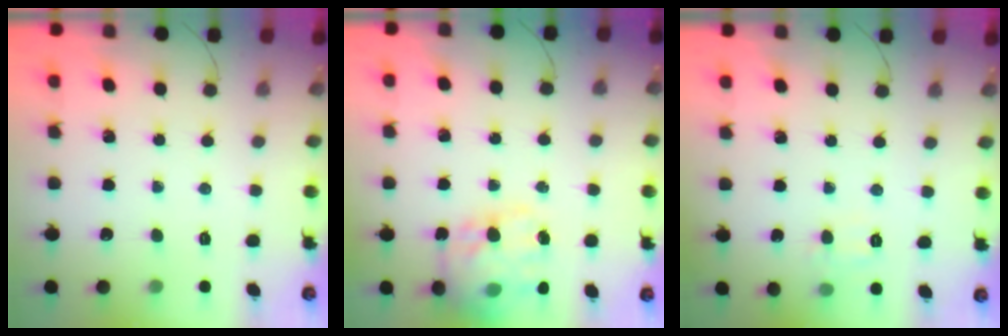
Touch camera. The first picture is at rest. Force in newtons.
{"total": 19.2, "press": 18.7, "slide": 4.5}
{"total": 5.7, "press": 5.5, "slide": 1.4}